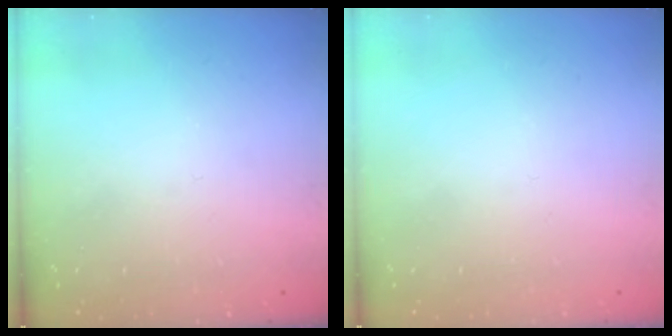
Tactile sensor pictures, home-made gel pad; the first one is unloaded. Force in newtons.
{"total": 1.7, "press": 1.7, "slide": 0.1}